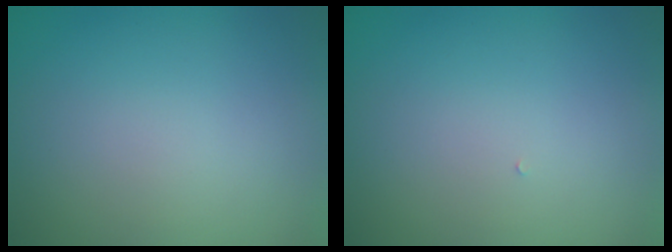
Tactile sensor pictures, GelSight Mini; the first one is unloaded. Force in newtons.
{"total": 0.0}